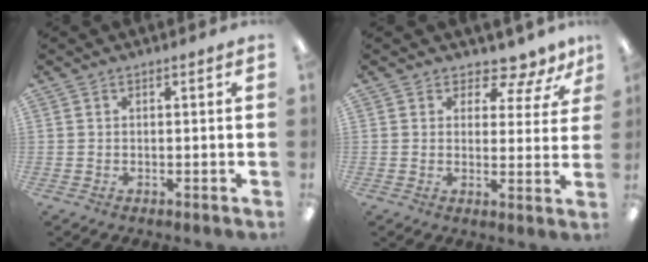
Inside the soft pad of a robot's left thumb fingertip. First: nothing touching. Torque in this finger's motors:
{"motor_torque": [0.16, 0.14, -0.07, -0.17, -0.01]}